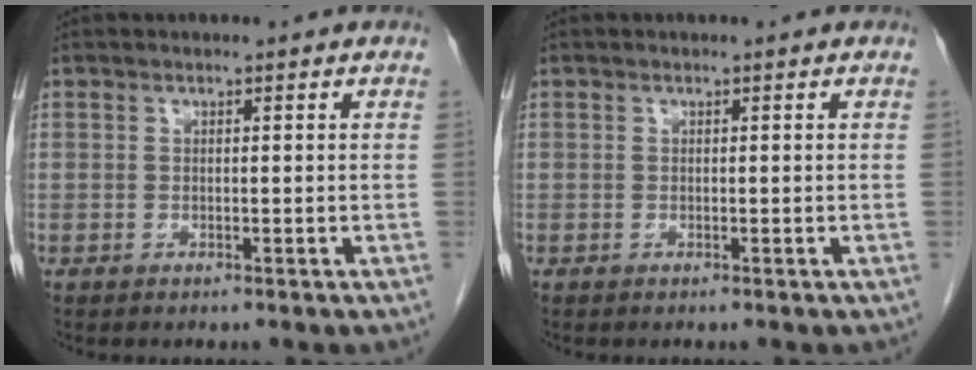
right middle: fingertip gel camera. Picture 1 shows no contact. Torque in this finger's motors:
{"motor_torque": [-0.04, 0.05, 0.00, 0.00]}